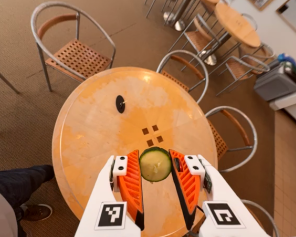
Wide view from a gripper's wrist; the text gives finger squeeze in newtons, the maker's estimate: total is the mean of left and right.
{"total": 8.2, "left": 8.2, "right": 8.2}